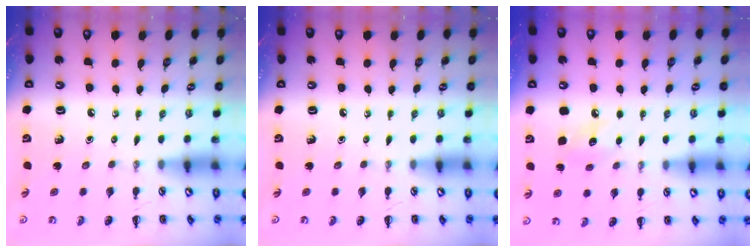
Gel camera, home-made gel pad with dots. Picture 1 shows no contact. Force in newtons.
{"total": 0.0}
{"total": 7.5, "press": 7.3, "slide": 1.6}